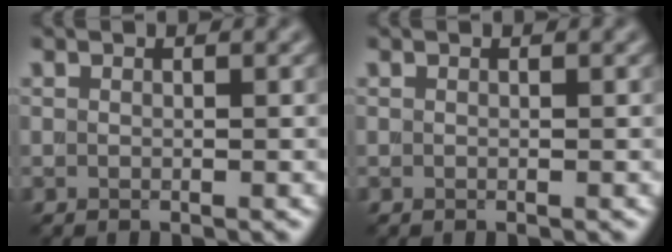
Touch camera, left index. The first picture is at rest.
{"total": 0.0}